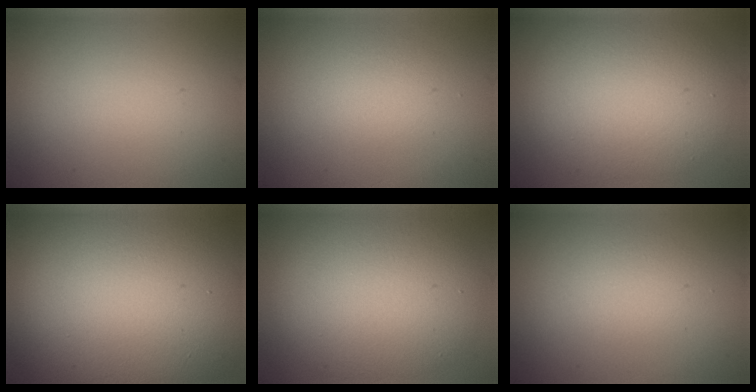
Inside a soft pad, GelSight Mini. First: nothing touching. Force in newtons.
{"total": 1.9, "press": 1.9, "slide": 0.1}
{"total": 7.3, "press": 7.3, "slide": 0.5}
{"total": 18.6, "press": 18.5, "slide": 1.2}
{"total": 9.3, "press": 9.3, "slide": 0.7}
{"total": 1.7, "press": 1.7, "slide": 0.0}